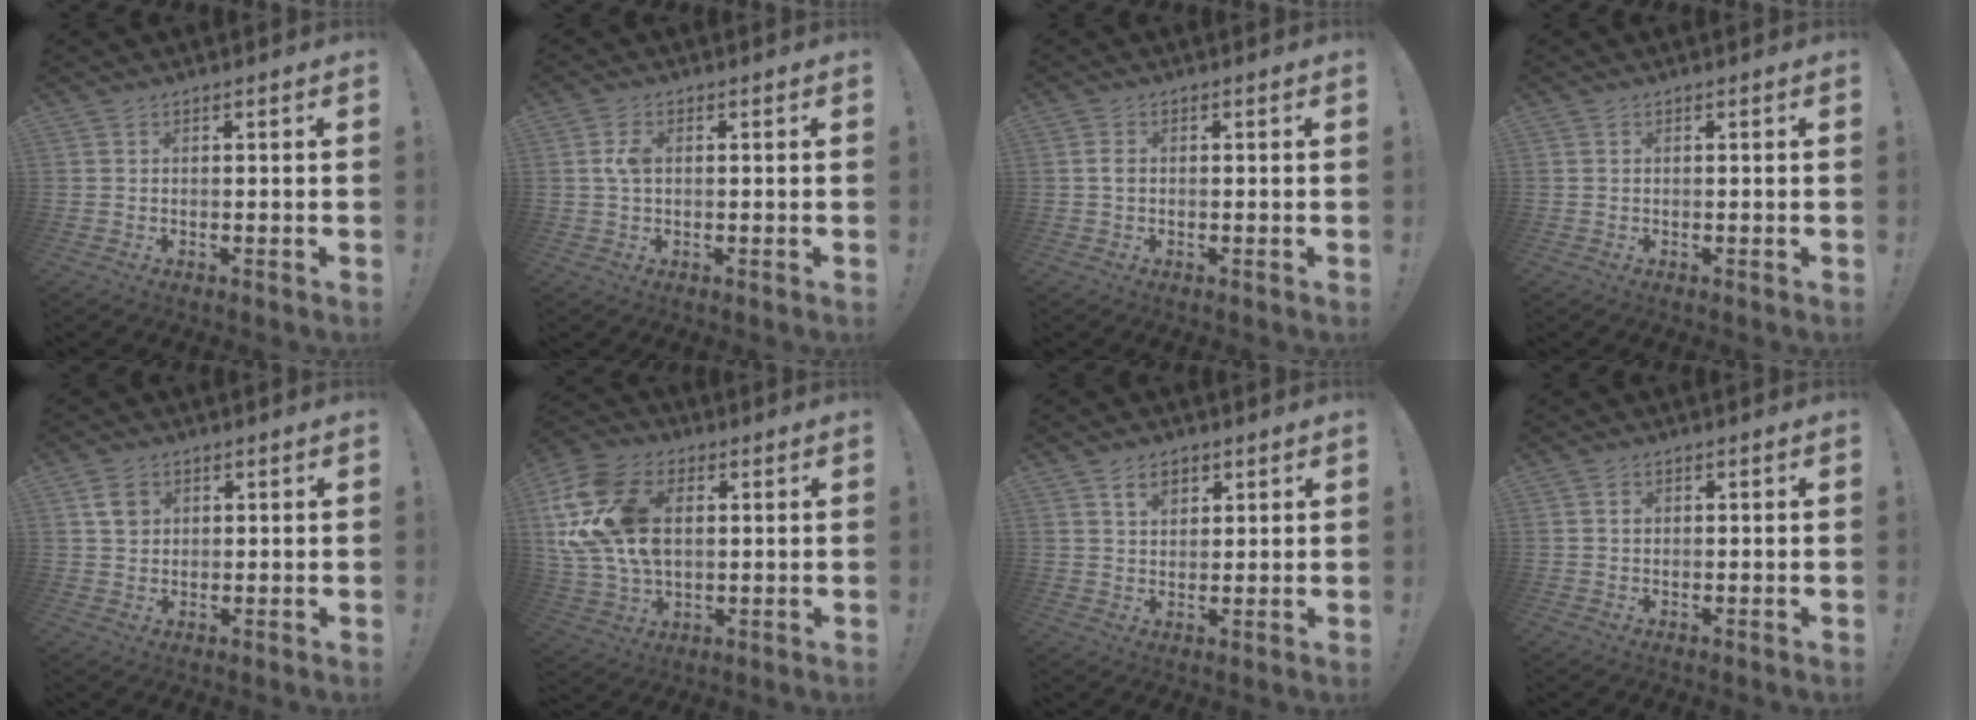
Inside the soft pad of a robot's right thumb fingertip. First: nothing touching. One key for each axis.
{"total": 4.1, "fx": 0.5, "fy": 2.4, "fz": 3.3, "tx": -0.073, "ty": 0.007, "tz": 0.008}
{"total": 1.7, "fx": 0.1, "fy": 1.0, "fz": 1.3, "tx": -0.027, "ty": 0.004, "tz": 0.001}
{"total": 0.0}
{"total": 4.8, "fx": 1.9, "fy": 3.9, "fz": 2.0, "tx": -0.017, "ty": -0.003, "tz": 0.034}
{"total": 21.2, "fx": 4.6, "fy": 14.7, "fz": 14.6, "tx": -0.278, "ty": -0.005, "tz": 0.089}
{"total": 5.5, "fx": 2.9, "fy": 3.7, "fz": 2.7, "tx": -0.037, "ty": -0.006, "tz": 0.051}
{"total": 0.9, "fx": 0.2, "fy": 0.8, "fz": 0.3, "tx": 0.010, "ty": -0.004, "tz": 0.001}